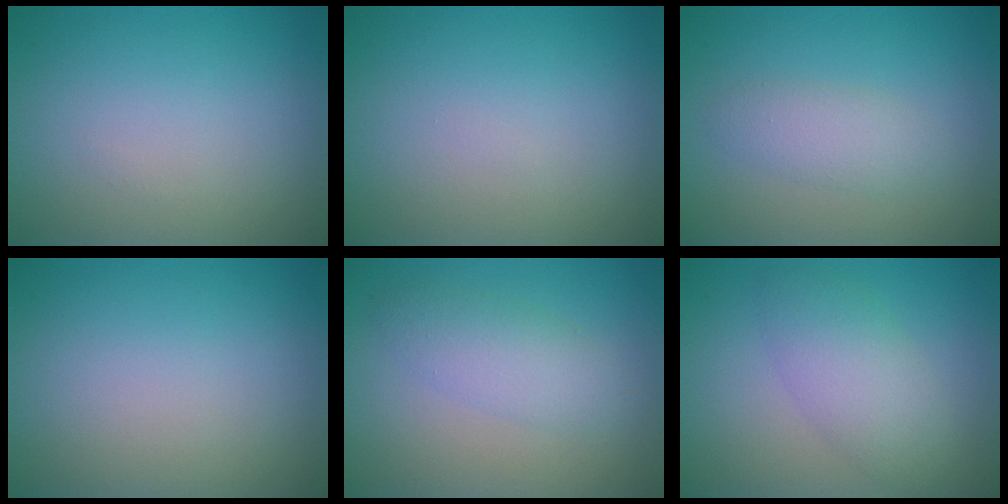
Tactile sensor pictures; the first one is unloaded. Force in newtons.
{"total": 0.0}
{"total": 2.3, "press": 2.3, "slide": 0.1}
{"total": 0.0}
{"total": 3.0, "press": 3.0, "slide": 0.1}
{"total": 4.1, "press": 4.1, "slide": 0.3}